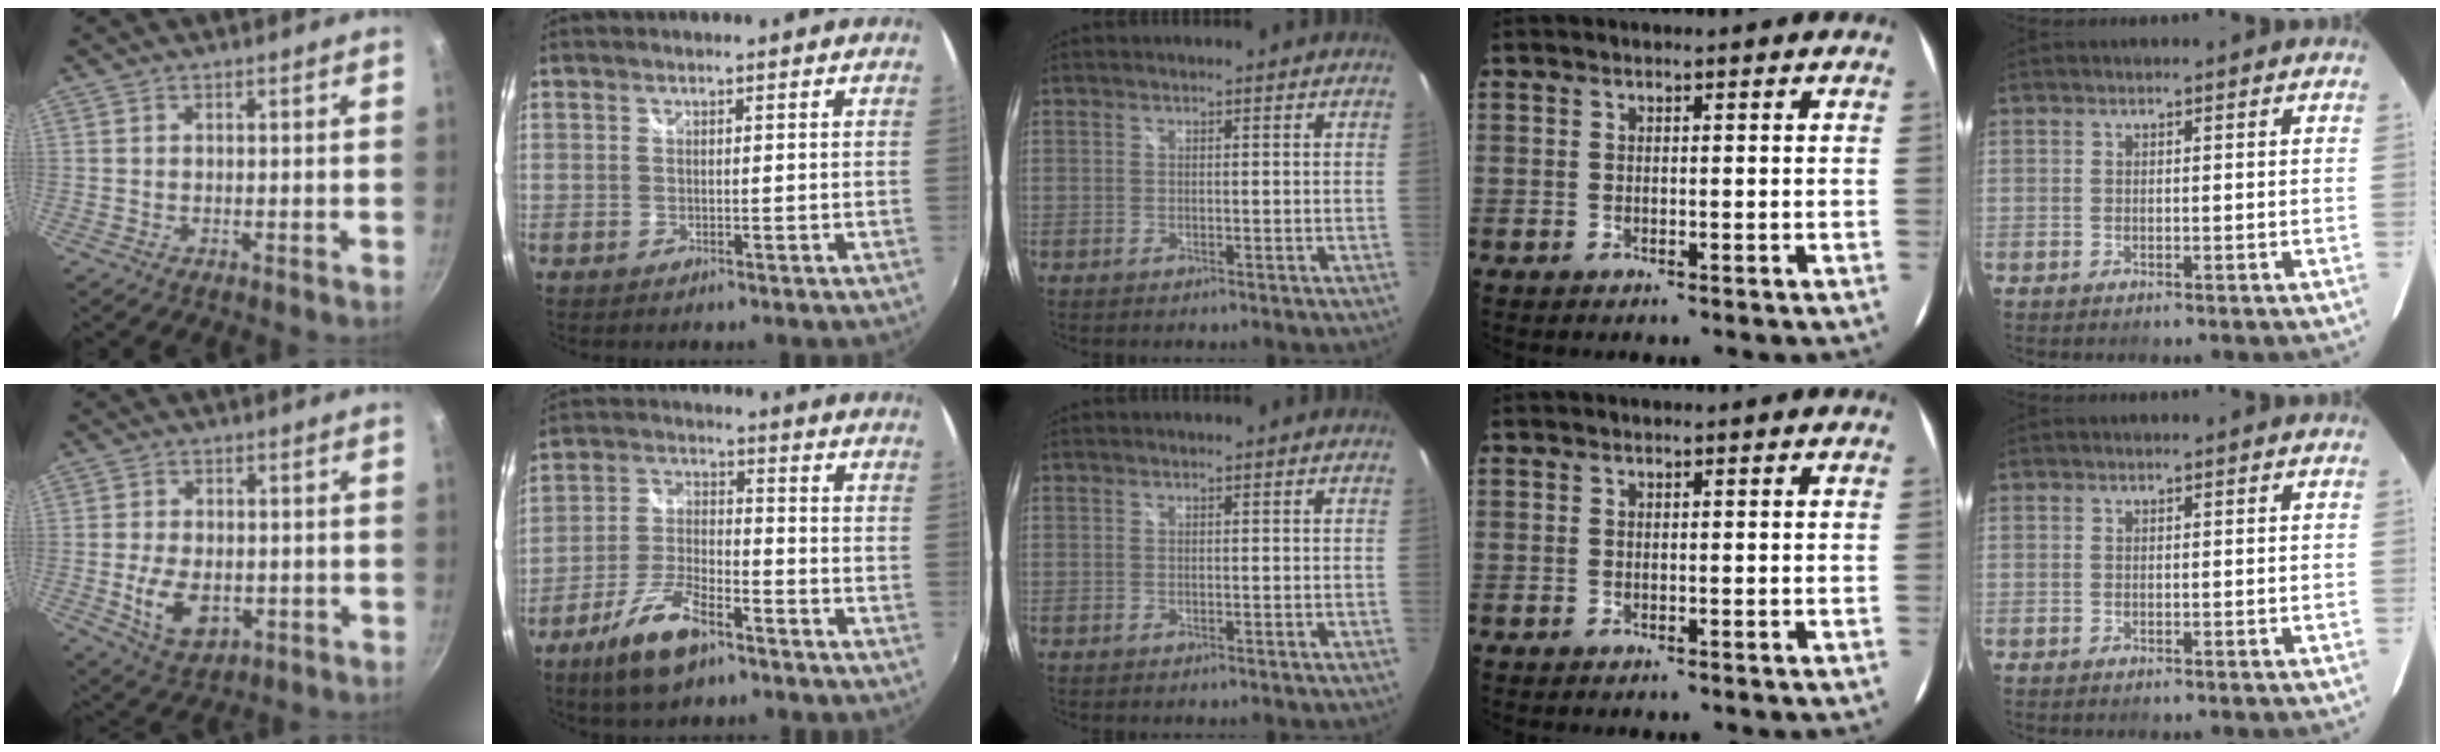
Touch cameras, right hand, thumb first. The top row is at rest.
{"thumb": {"total": 9.6, "force": [-1.9, 6.3, 7.0], "torque": [-0.112, 0.000, -0.021]}, "index": {"total": 11.3, "force": [-7.4, 4.1, 7.5], "torque": [-0.166, -0.006, -0.137]}}